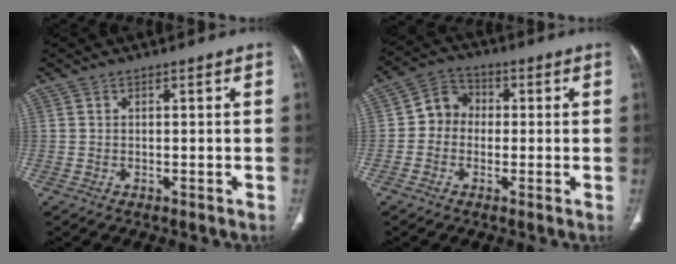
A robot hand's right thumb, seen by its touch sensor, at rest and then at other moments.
{"total": 6.0, "force": [-0.4, 5.4, 2.7], "torque": [-0.022, 0.020, -0.022]}